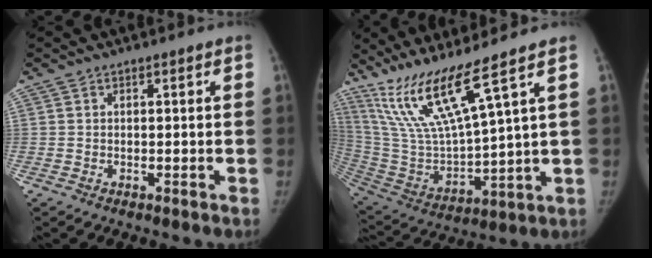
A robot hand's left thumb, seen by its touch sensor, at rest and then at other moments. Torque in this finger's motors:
{"motor_torque": [1.27, 1.22, 1.13, -1.65, 0.11]}